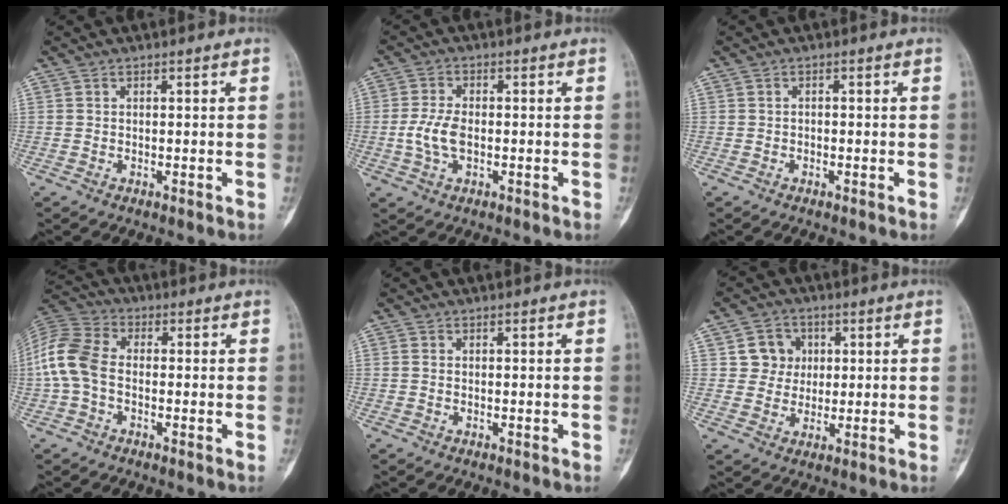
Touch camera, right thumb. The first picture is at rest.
{"total": 5.5, "force": [-0.8, 3.0, 4.6], "torque": [-0.103, 0.007, -0.017]}
{"total": 0.6, "force": [-0.3, 0.4, 0.3], "torque": [-0.002, 0.002, -0.008]}
{"total": 9.7, "force": [-1.0, 6.3, 7.3], "torque": [-0.158, 0.025, -0.033]}
{"total": 0.5, "force": [0.0, 0.4, 0.4], "torque": [-0.011, 0.000, -0.001]}
{"total": 6.2, "force": [1.4, 5.8, 1.7], "torque": [0.009, 0.004, 0.019]}